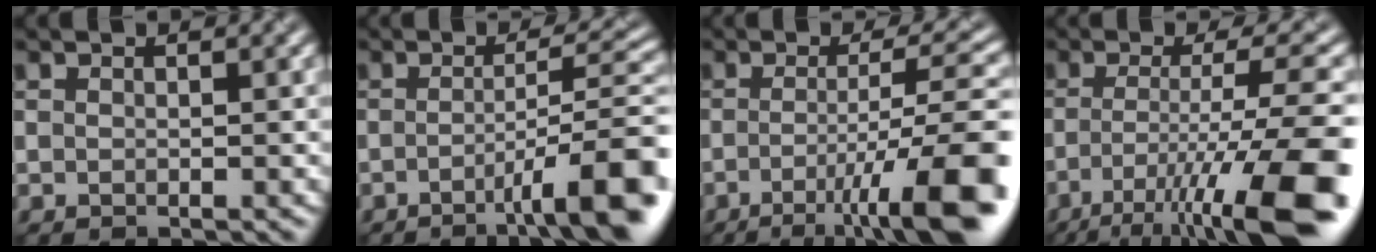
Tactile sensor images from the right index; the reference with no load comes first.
{"total": 8.9, "force": [-3.7, 1.5, 8.0], "torque": [-0.098, 0.015, -0.051]}
{"total": 10.8, "force": [-4.2, 2.1, 9.7], "torque": [-0.124, 0.006, -0.058]}
{"total": 12.6, "force": [-6.7, 2.5, 10.4], "torque": [-0.164, -0.001, -0.102]}